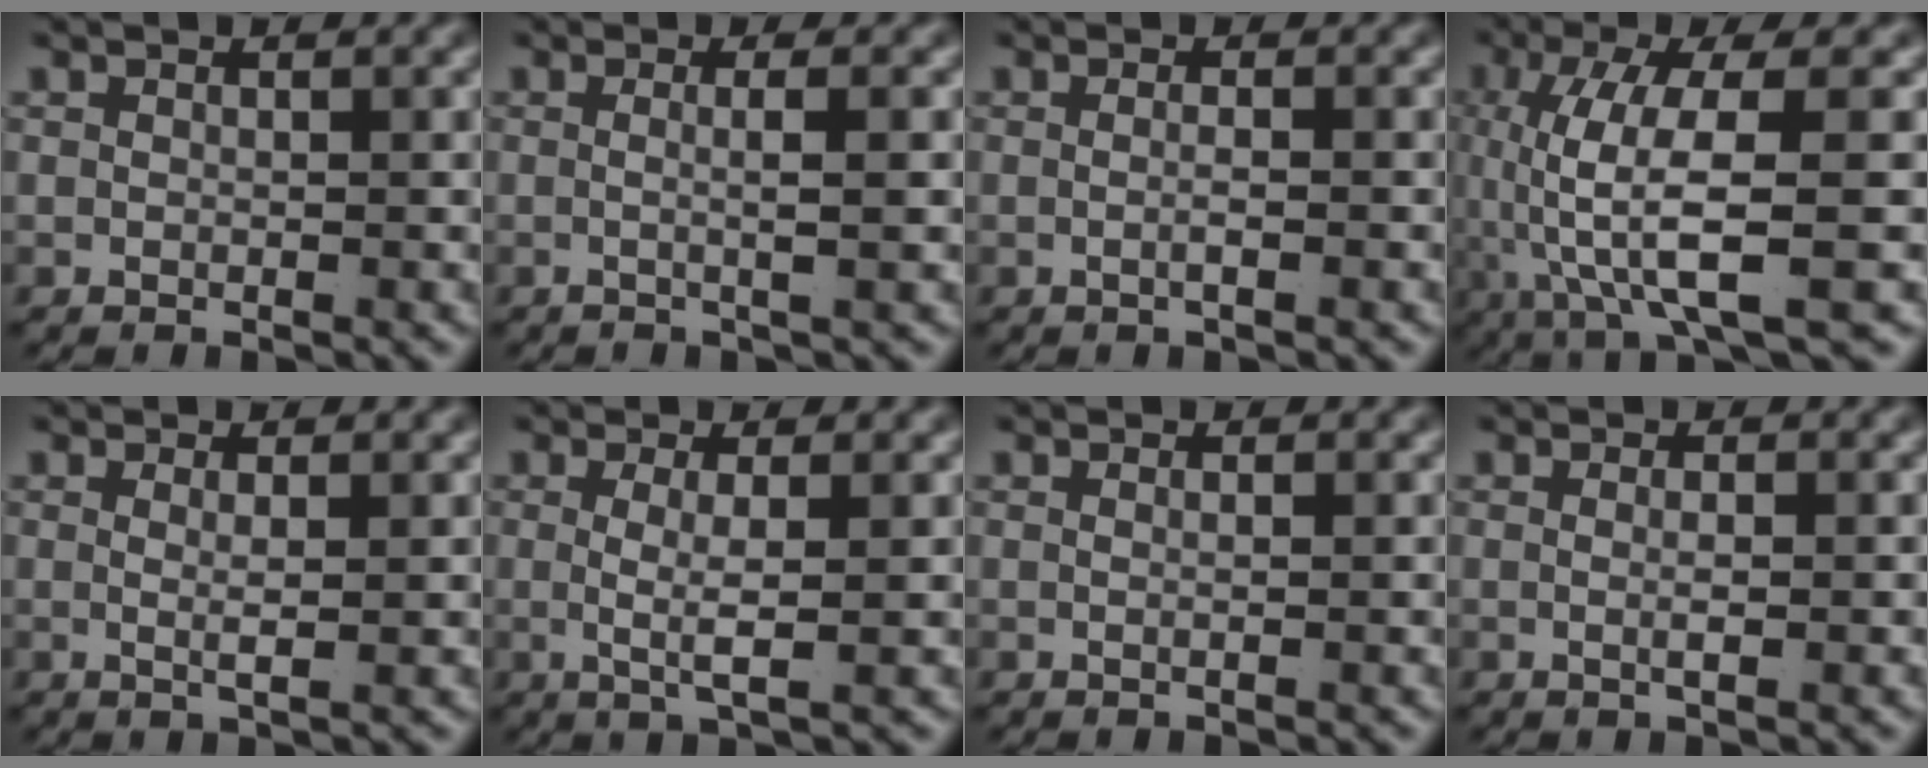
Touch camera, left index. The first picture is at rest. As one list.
[{"total": 2.1, "force": [-0.3, -0.8, 1.9], "torque": [-0.040, -0.008, -0.004]}, {"total": 1.3, "force": [-0.7, -0.4, 1.0], "torque": [-0.018, -0.005, -0.010]}, {"total": 8.8, "force": [-0.8, 3.4, 8.0], "torque": [-0.168, -0.030, 0.003]}, {"total": 1.5, "force": [0.2, -0.5, 1.4], "torque": [-0.028, -0.014, 0.011]}, {"total": 3.3, "force": [0.3, 0.2, 3.3], "torque": [-0.058, -0.010, 0.011]}, {"total": 0.7, "force": [-0.1, -0.5, 0.5], "torque": [-0.009, -0.004, 0.001]}, {"total": 1.3, "force": [-0.3, -0.4, 1.2], "torque": [-0.020, -0.007, -0.003]}]